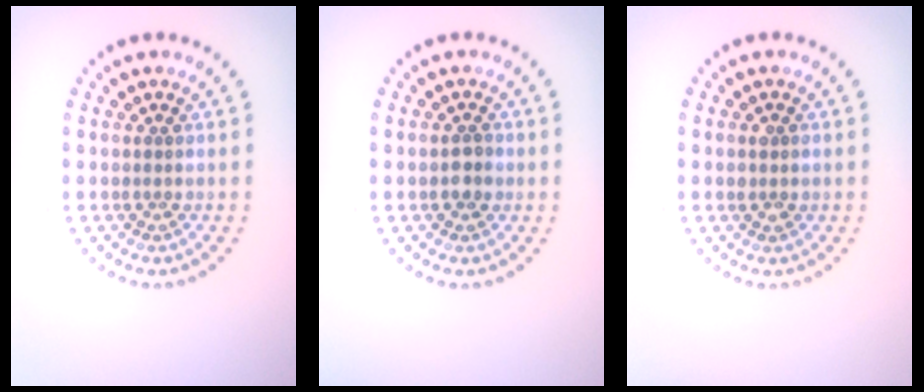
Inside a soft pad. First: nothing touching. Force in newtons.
{"total": 1.3, "press": 1.3, "slide": 0.2}
{"total": 1.1, "press": 1.1, "slide": 0.2}